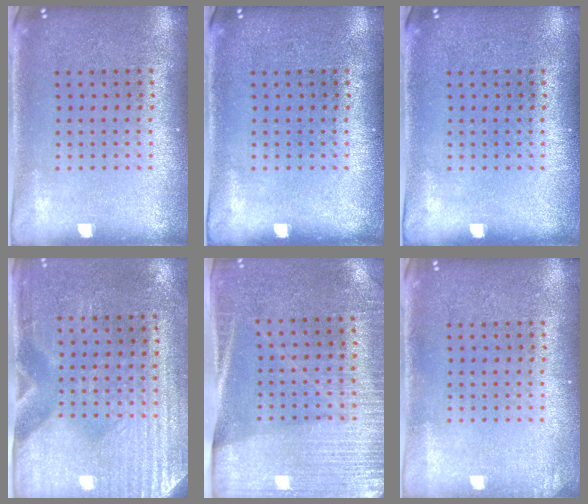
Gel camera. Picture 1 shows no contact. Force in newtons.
{"total": 0.0}
{"total": 0.0}
{"total": 2.9, "press": 2.6, "slide": 1.5}
{"total": 2.8, "press": 2.5, "slide": 1.3}
{"total": 0.7, "press": 0.7, "slide": 0.1}